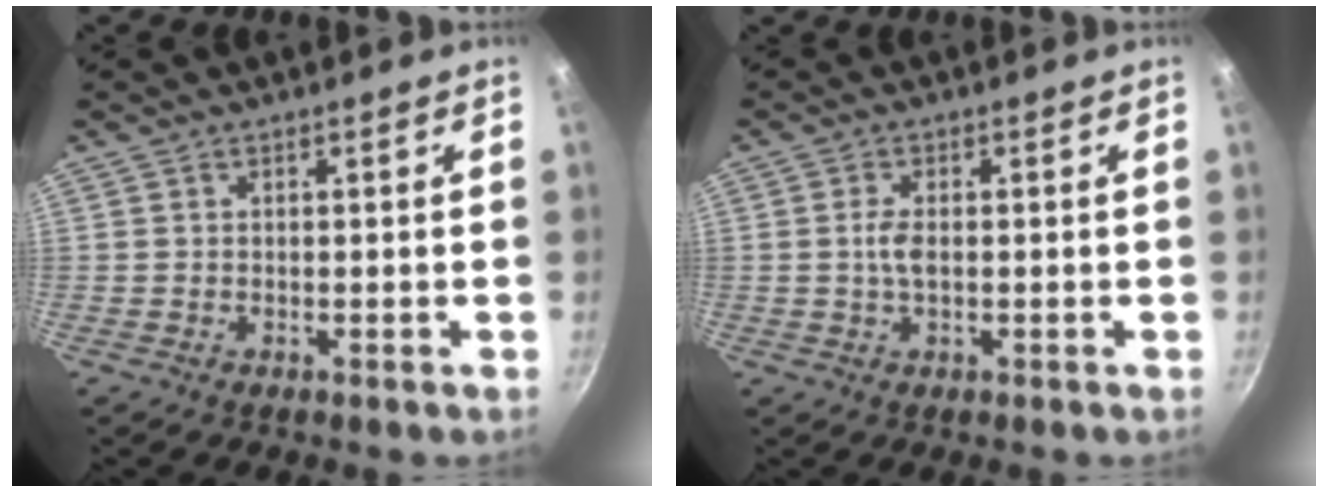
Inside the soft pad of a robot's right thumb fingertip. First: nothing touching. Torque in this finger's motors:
{"motor_torque": [1.07, 0.70, 0.56, 0.04, 0.04]}